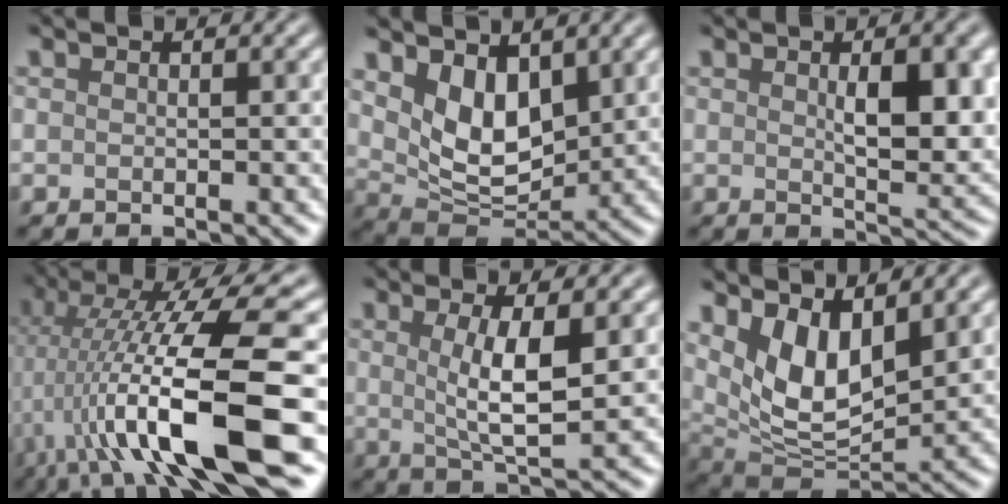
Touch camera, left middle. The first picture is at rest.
{"total": 5.7, "force": [2.3, 3.4, 3.9], "torque": [-0.077, -0.009, 0.047]}
{"total": 5.7, "force": [1.0, 1.8, 5.3], "torque": [-0.075, 0.002, 0.027]}
{"total": 13.7, "force": [-2.5, 3.2, 13.1], "torque": [-0.220, 0.012, -0.029]}
{"total": 4.9, "force": [0.9, 1.0, 4.7], "torque": [-0.086, 0.001, 0.025]}
{"total": 7.1, "force": [2.9, 3.4, 5.5], "torque": [-0.111, -0.011, 0.063]}